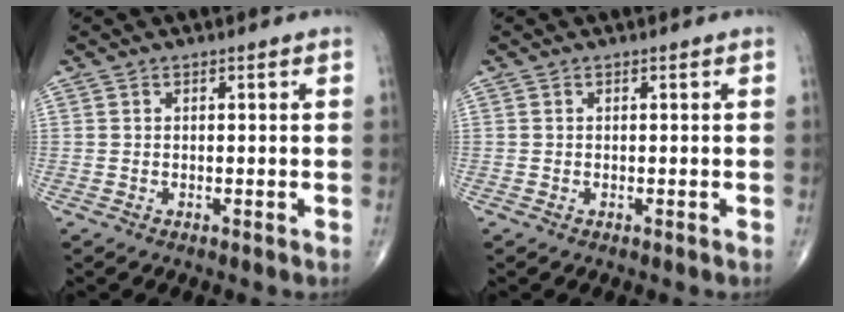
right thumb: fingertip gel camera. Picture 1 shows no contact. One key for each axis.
{"total": 0.0}